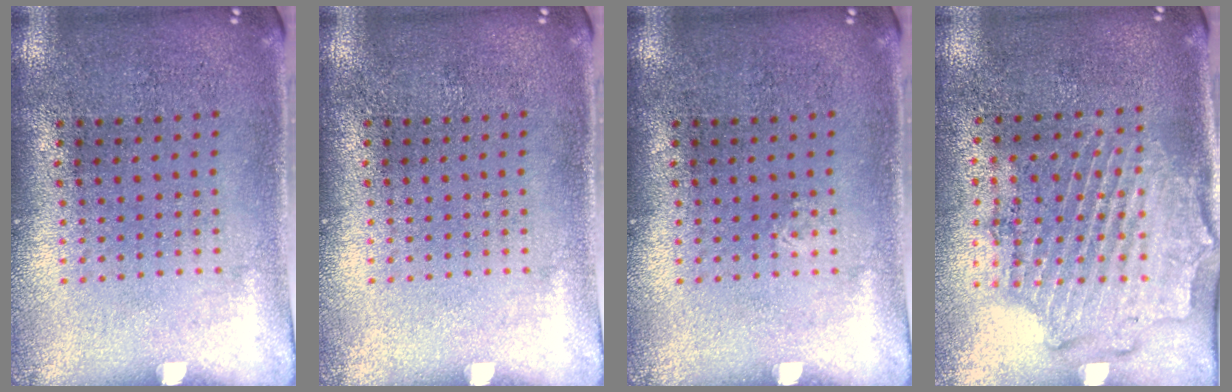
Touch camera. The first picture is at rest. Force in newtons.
{"total": 0.0}
{"total": 0.0}
{"total": 1.8, "press": 1.6, "slide": 0.7}